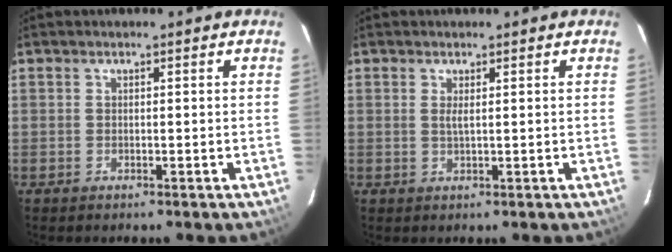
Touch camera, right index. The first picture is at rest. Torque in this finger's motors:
{"motor_torque": [0.13, 0.08, 0.14, 0.01]}